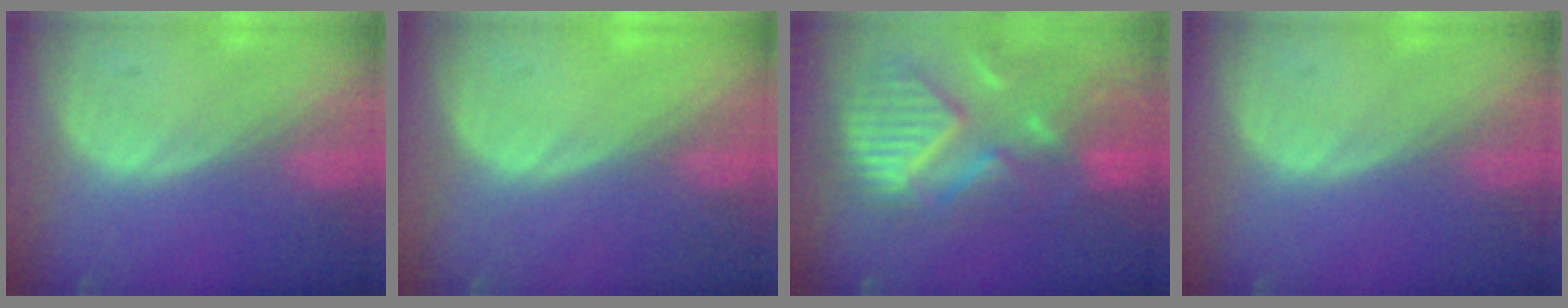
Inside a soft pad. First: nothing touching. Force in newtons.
{"total": 0.5, "press": 0.0, "slide": 0.5}
{"total": 12.3, "press": 10.6, "slide": 6.2}
{"total": 0.0}